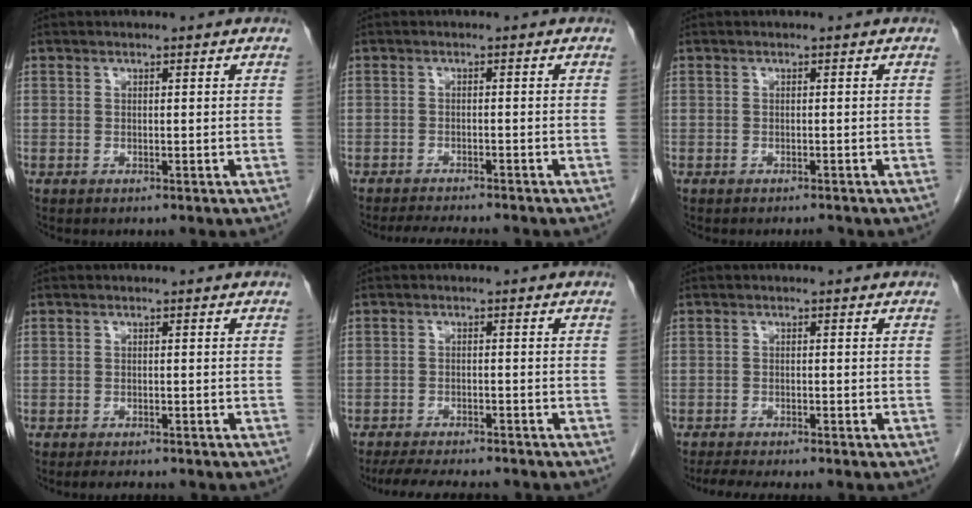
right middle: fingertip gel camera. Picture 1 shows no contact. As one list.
[{"total": 6.3, "force": [-5.8, 0.5, 2.4], "torque": [-0.037, -0.014, -0.086]}, {"total": 1.0, "force": [-0.9, 0.2, 0.3], "torque": [-0.007, -0.002, -0.012]}, {"total": 3.9, "force": [-3.4, 0.8, 1.6], "torque": [-0.021, -0.005, -0.042]}, {"total": 10.6, "force": [-9.5, 2.0, 4.2], "torque": [-0.068, -0.010, -0.133]}, {"total": 6.7, "force": [-5.9, 0.6, 3.1], "torque": [-0.047, -0.013, -0.088]}]